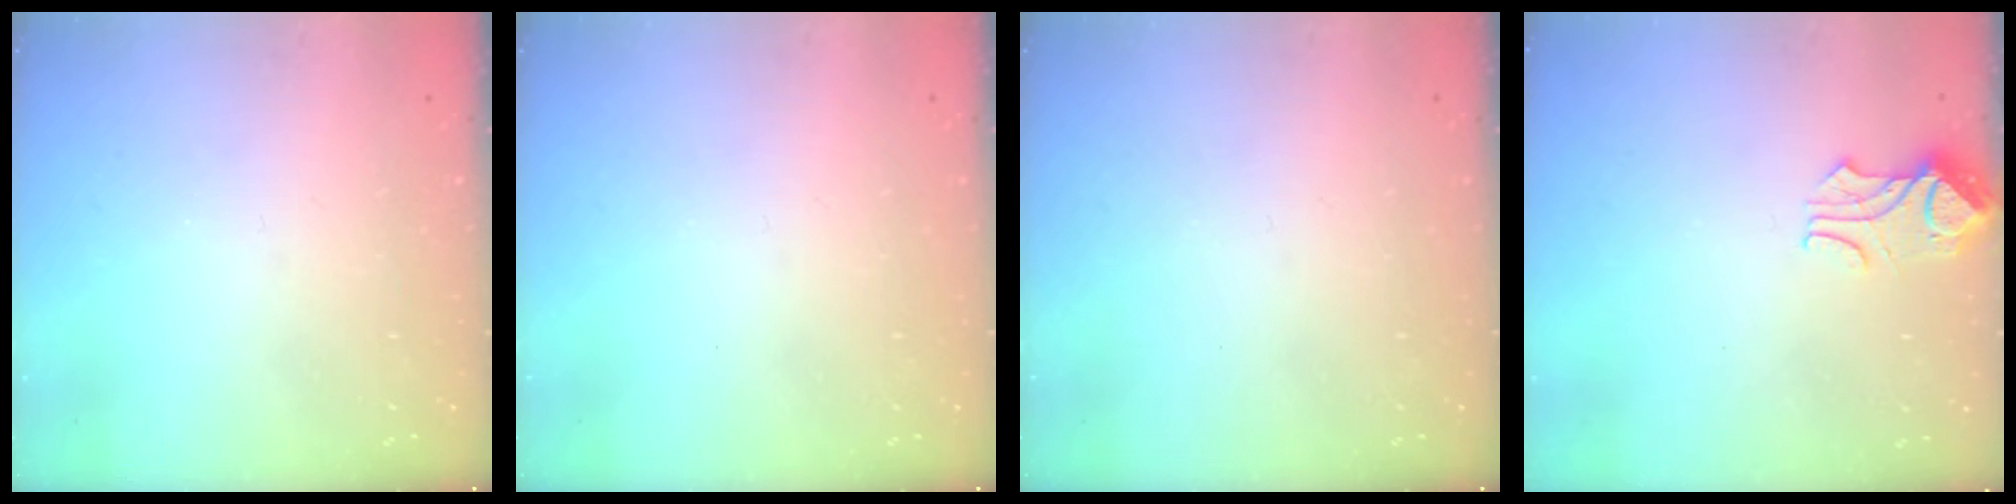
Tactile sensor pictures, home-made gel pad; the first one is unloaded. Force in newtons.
{"total": 0.0}
{"total": 0.0}
{"total": 1.1, "press": 0.7, "slide": 0.9}